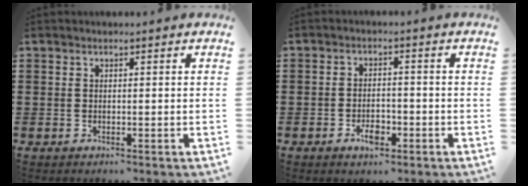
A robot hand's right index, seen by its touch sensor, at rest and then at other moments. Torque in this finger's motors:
{"motor_torque": [1.00, 1.14, 0.06, 0.06]}